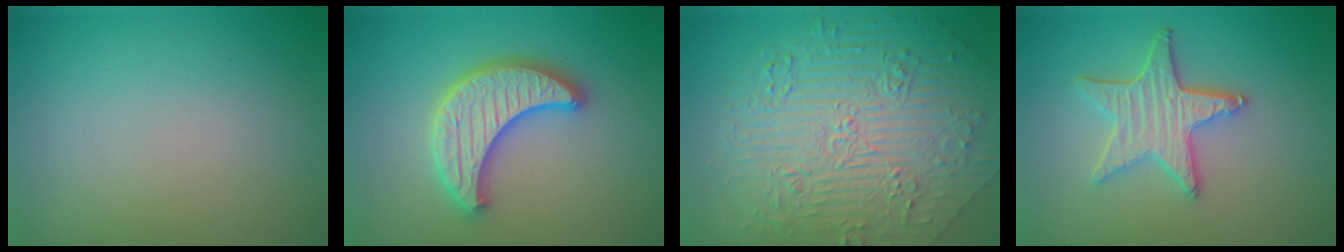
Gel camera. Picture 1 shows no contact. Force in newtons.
{"total": 5.3, "press": 5.2, "slide": 0.9}
{"total": 8.4, "press": 6.7, "slide": 5.1}
{"total": 4.1, "press": 3.6, "slide": 2.0}